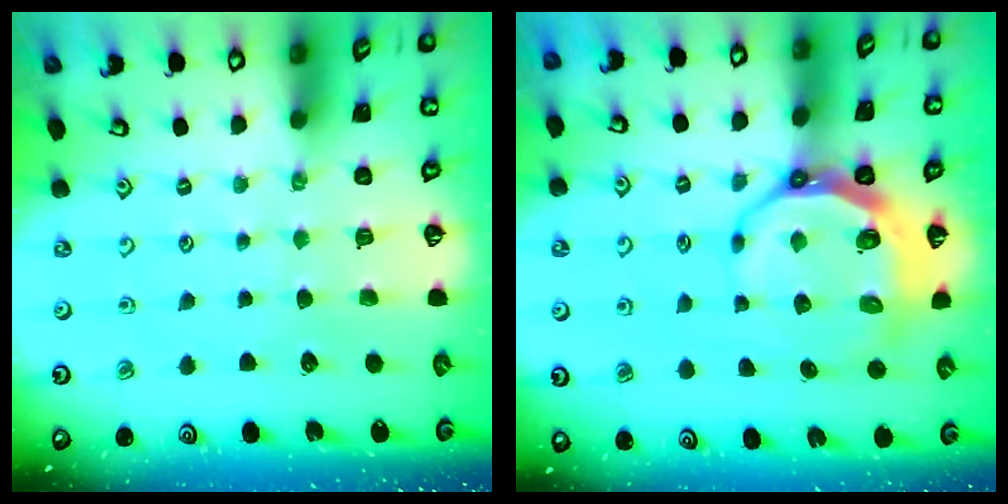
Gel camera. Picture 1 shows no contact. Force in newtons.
{"total": 10.3, "press": 9.6, "slide": 3.9}